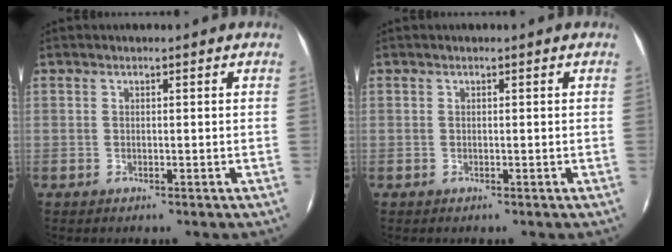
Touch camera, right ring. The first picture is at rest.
{"total": 0.0}